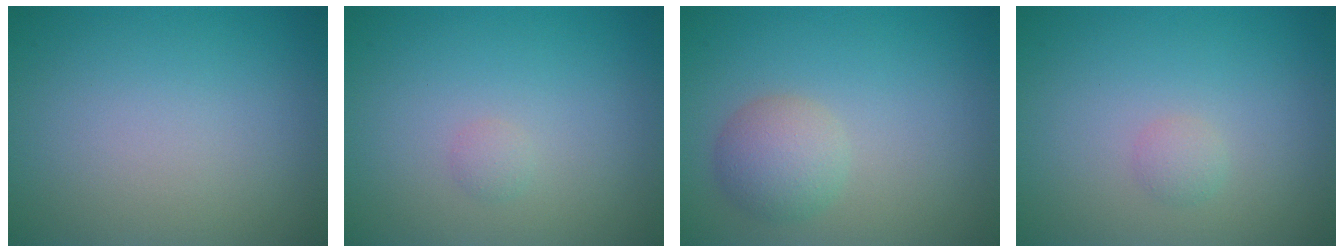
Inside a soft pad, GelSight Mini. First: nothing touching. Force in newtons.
{"total": 0.6, "press": 0.6, "slide": 0.1}
{"total": 2.7, "press": 2.7, "slide": 0.2}
{"total": 0.9, "press": 0.9, "slide": 0.1}